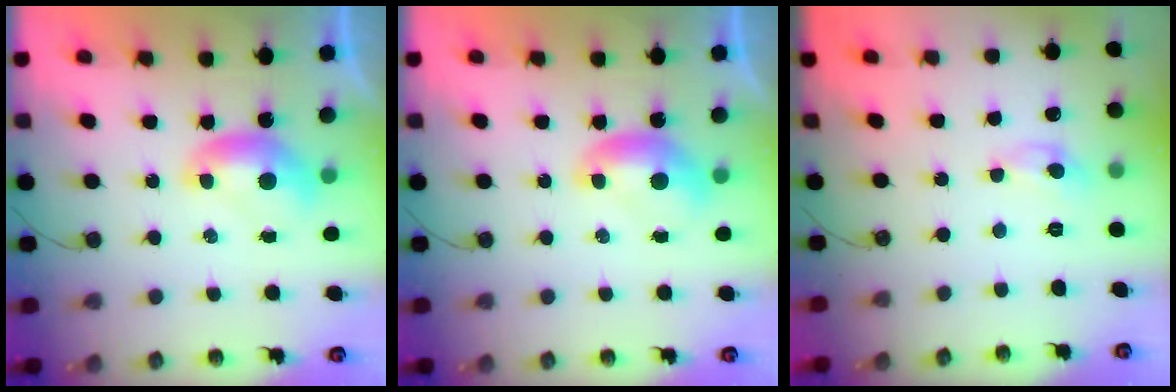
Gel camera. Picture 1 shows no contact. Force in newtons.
{"total": 0.0}
{"total": 0.9, "press": 0.8, "slide": 0.2}